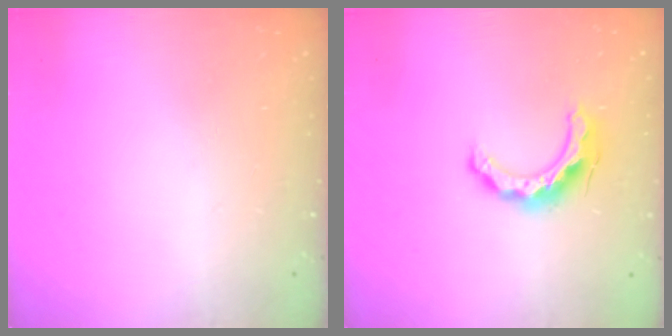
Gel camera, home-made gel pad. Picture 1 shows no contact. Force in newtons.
{"total": 10.7, "press": 10.7, "slide": 0.7}